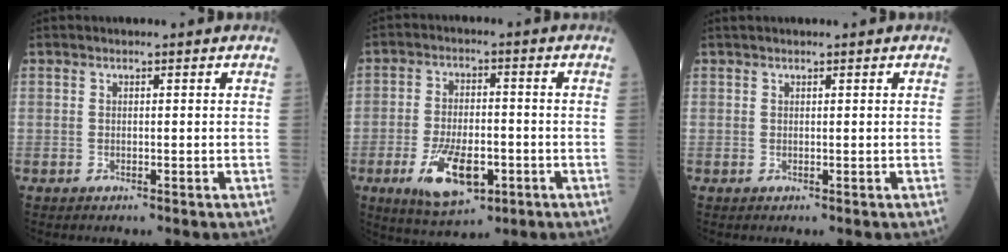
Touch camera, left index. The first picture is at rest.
{"total": 9.9, "force": [-3.9, 4.3, 8.0], "torque": [-0.156, -0.010, -0.060]}
{"total": 1.6, "force": [1.4, 0.0, 0.7], "torque": [-0.007, 0.022, 0.024]}